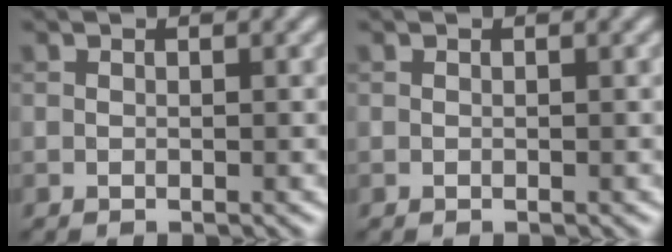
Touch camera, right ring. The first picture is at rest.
{"total": 0.0}